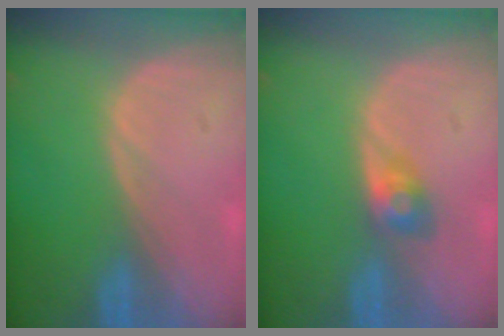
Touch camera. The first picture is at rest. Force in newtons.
{"total": 2.9, "press": 2.7, "slide": 1.1}